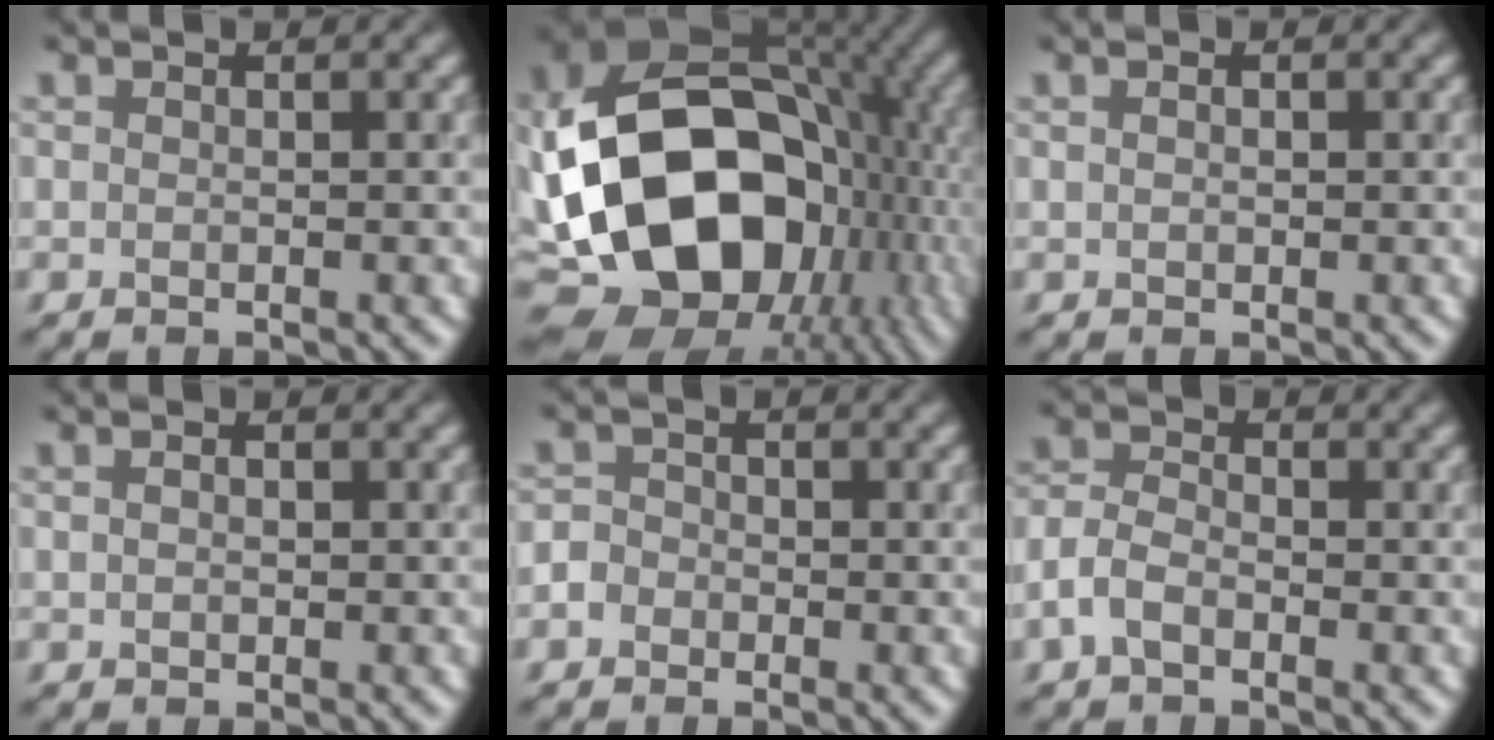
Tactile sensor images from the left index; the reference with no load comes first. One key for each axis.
{"total": 19.3, "fx": -2.6, "fy": 13.5, "fz": 13.6, "tx": -0.261, "ty": -0.001, "tz": -0.042}
{"total": 0.7, "fx": 0.3, "fy": 0.5, "fz": 0.5, "tx": -0.008, "ty": 0.001, "tz": 0.005}
{"total": 1.1, "fx": 0.4, "fy": 0.7, "fz": 0.7, "tx": -0.010, "ty": 0.003, "tz": 0.005}
{"total": 2.1, "fx": -0.8, "fy": 1.8, "fz": 0.7, "tx": 0.000, "ty": 0.009, "tz": -0.023}
{"total": 2.8, "fx": -1.4, "fy": 1.6, "fz": 1.8, "tx": -0.037, "ty": 0.006, "tz": -0.041}